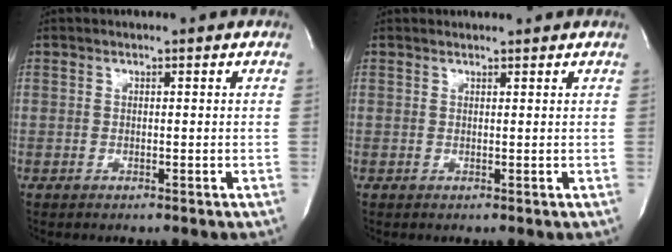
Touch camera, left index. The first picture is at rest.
{"total": 1.2, "force": [1.2, 0.0, 0.0], "torque": [-0.008, 0.009, 0.023]}